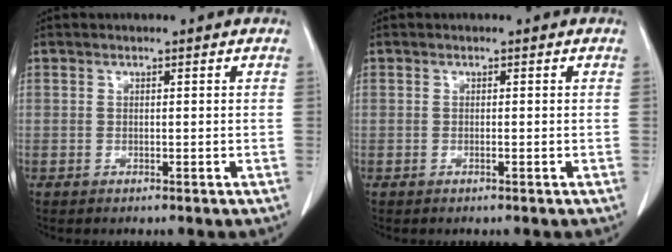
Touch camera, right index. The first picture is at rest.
{"total": 0.0}